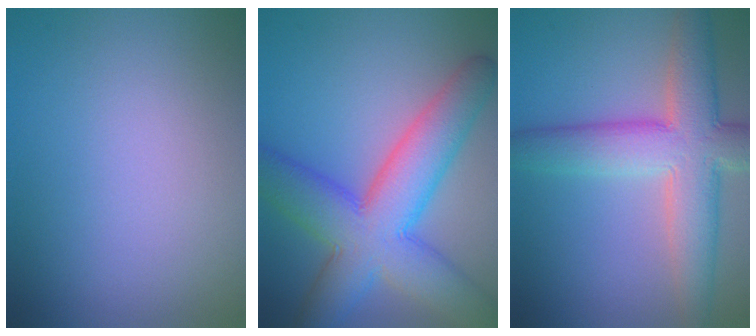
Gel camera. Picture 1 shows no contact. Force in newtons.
{"total": 10.0, "press": 10.0, "slide": 0.2}
{"total": 8.1, "press": 8.0, "slide": 0.7}